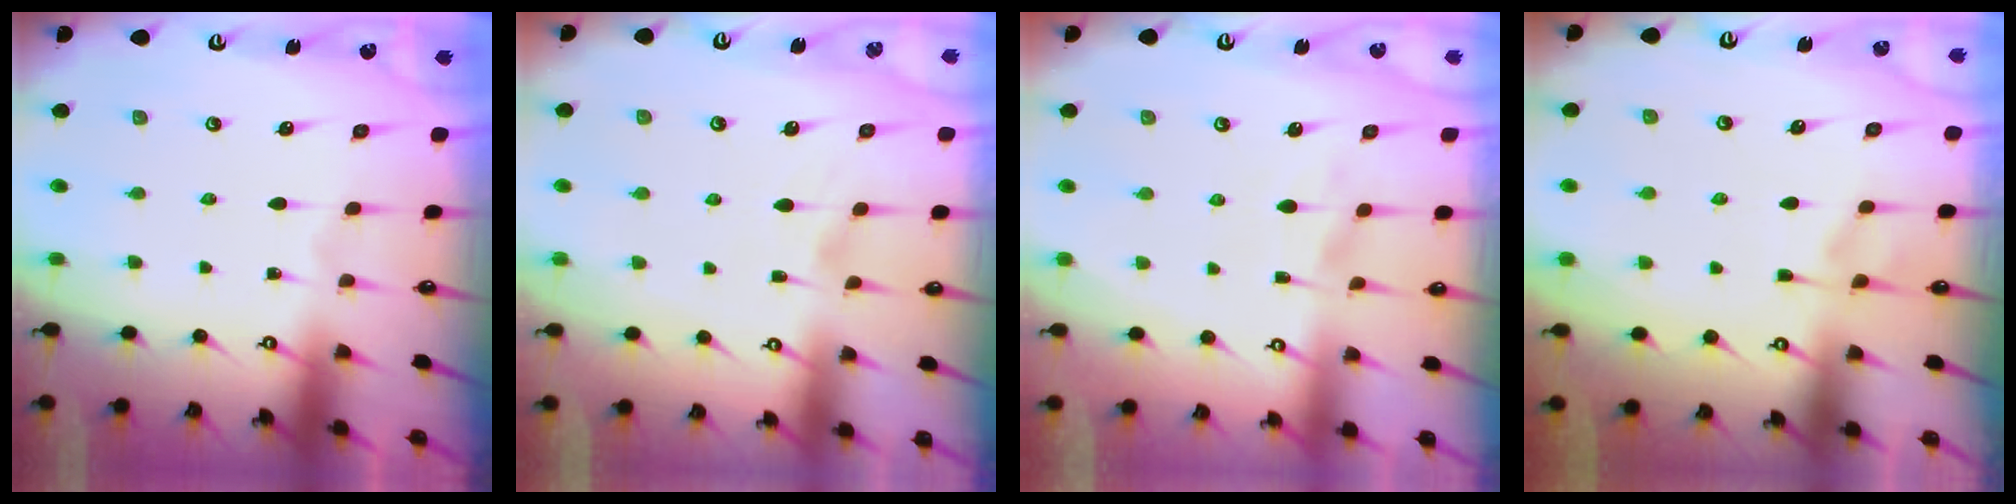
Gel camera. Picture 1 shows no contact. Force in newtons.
{"total": 1.1, "press": 0.6, "slide": 1.0}
{"total": 3.8, "press": 3.6, "slide": 1.1}
{"total": 0.9, "press": 0.2, "slide": 0.9}